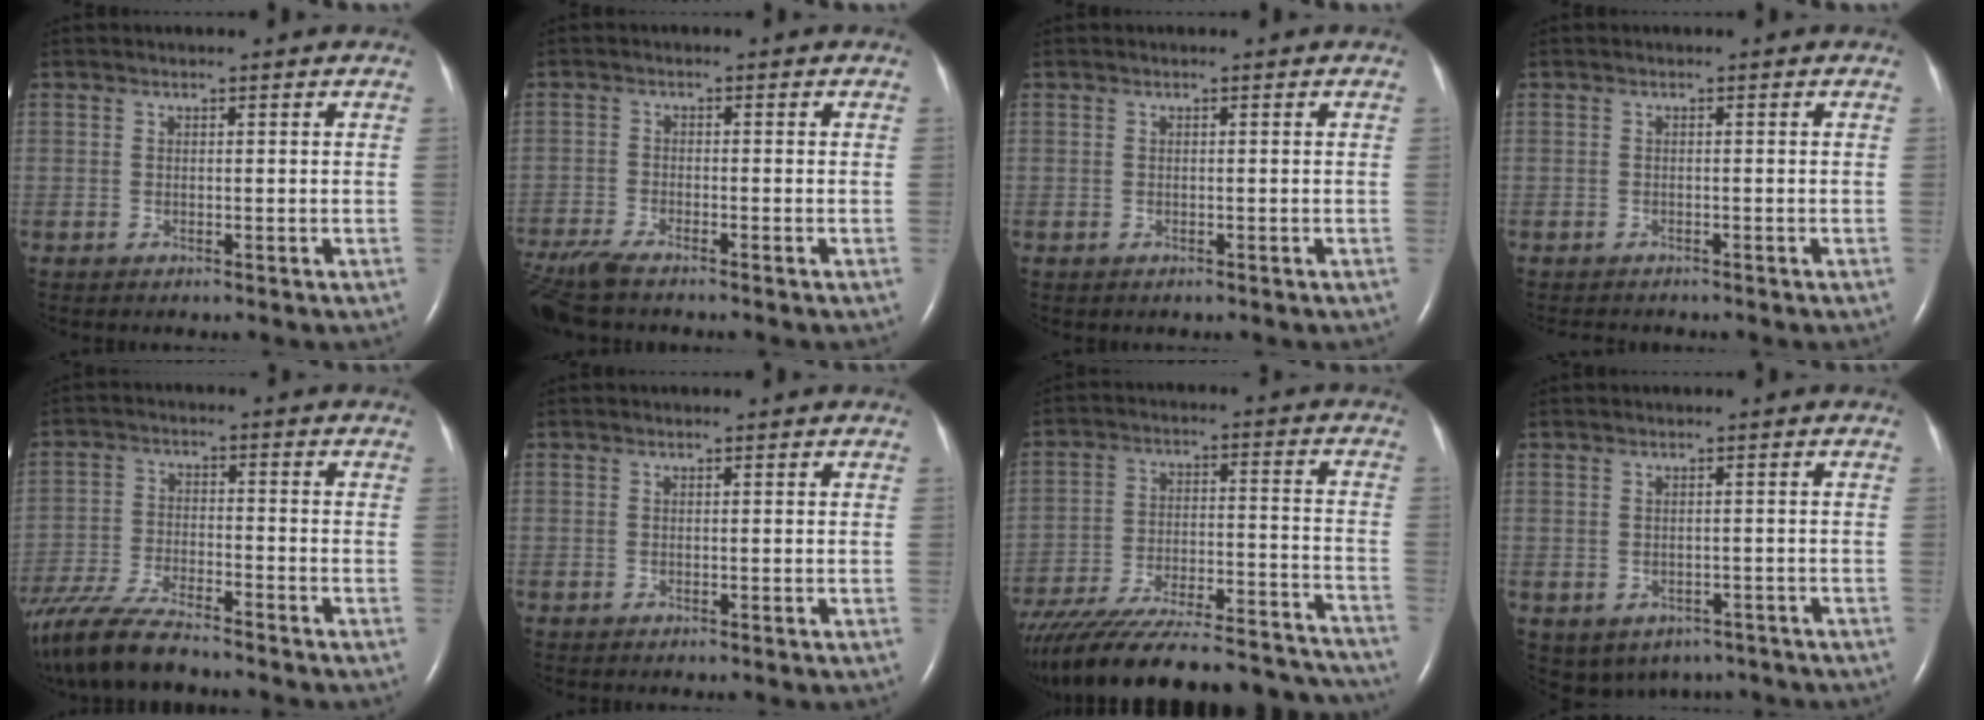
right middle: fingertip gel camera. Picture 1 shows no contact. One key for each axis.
{"total": 7.3, "fx": -6.1, "fy": 1.0, "fz": 3.8, "tx": -0.082, "ty": -0.021, "tz": -0.115}
{"total": 0.0}
{"total": 2.7, "fx": -2.4, "fy": 0.9, "fz": 0.9, "tx": -0.017, "ty": -0.006, "tz": -0.028}
{"total": 13.0, "fx": -11.0, "fy": 1.9, "fz": 6.7, "tx": -0.130, "ty": -0.032, "tz": -0.194}
{"total": 0.0}
{"total": 33.6, "fx": -30.3, "fy": 5.3, "fz": 13.5, "tx": -0.195, "ty": -0.041, "tz": -0.422}
{"total": 10.5, "fx": -7.1, "fy": 7.2, "fz": 2.8, "tx": -0.052, "ty": 0.009, "tz": -0.070}